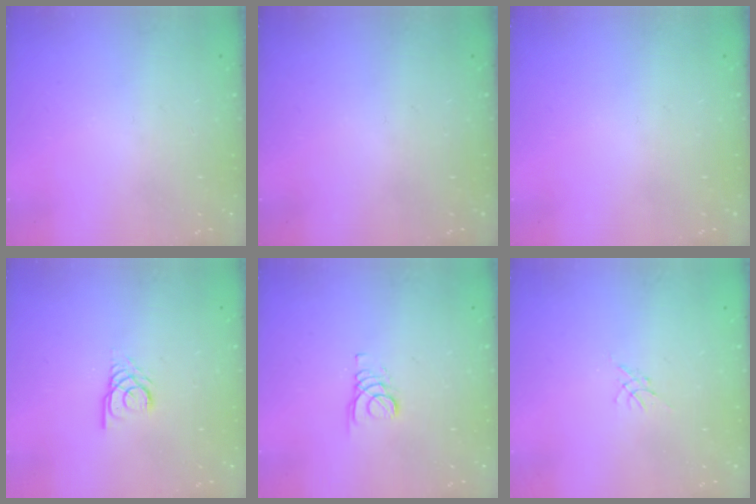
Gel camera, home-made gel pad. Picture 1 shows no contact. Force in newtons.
{"total": 0.0}
{"total": 0.0}
{"total": 2.7, "press": 2.7, "slide": 0.2}
{"total": 1.6, "press": 1.6, "slide": 0.2}
{"total": 0.0}